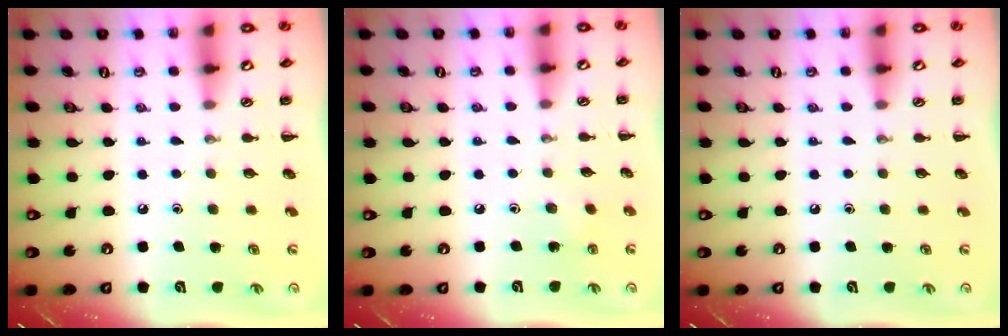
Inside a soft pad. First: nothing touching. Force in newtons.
{"total": 1.4, "press": 1.3, "slide": 0.5}
{"total": 0.0}